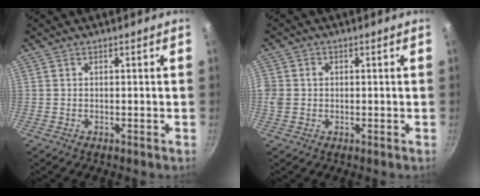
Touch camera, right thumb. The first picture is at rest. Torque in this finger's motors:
{"motor_torque": [0.21, 0.37, 0.34, 0.07, 0.01]}